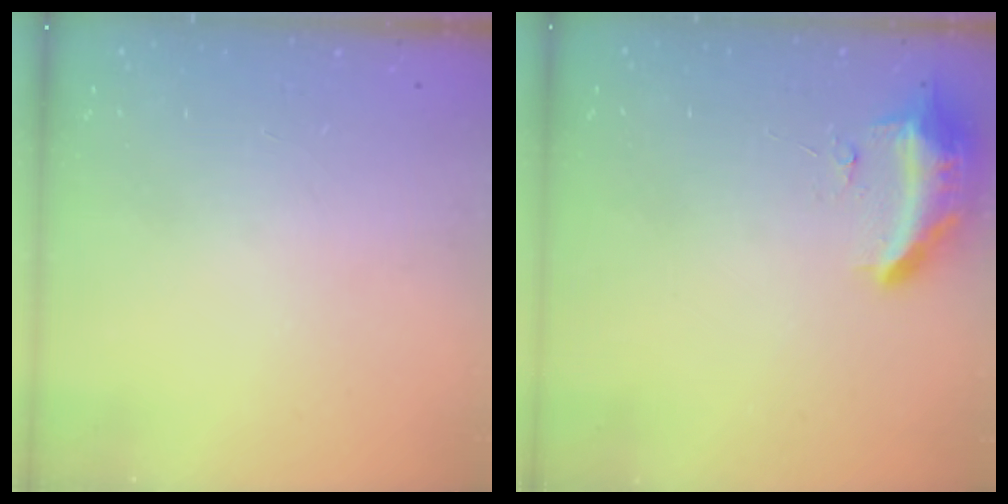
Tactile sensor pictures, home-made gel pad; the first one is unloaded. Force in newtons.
{"total": 9.5, "press": 9.4, "slide": 1.8}